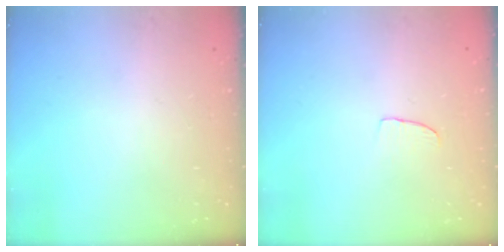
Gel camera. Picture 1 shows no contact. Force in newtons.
{"total": 3.1, "press": 3.1, "slide": 0.2}